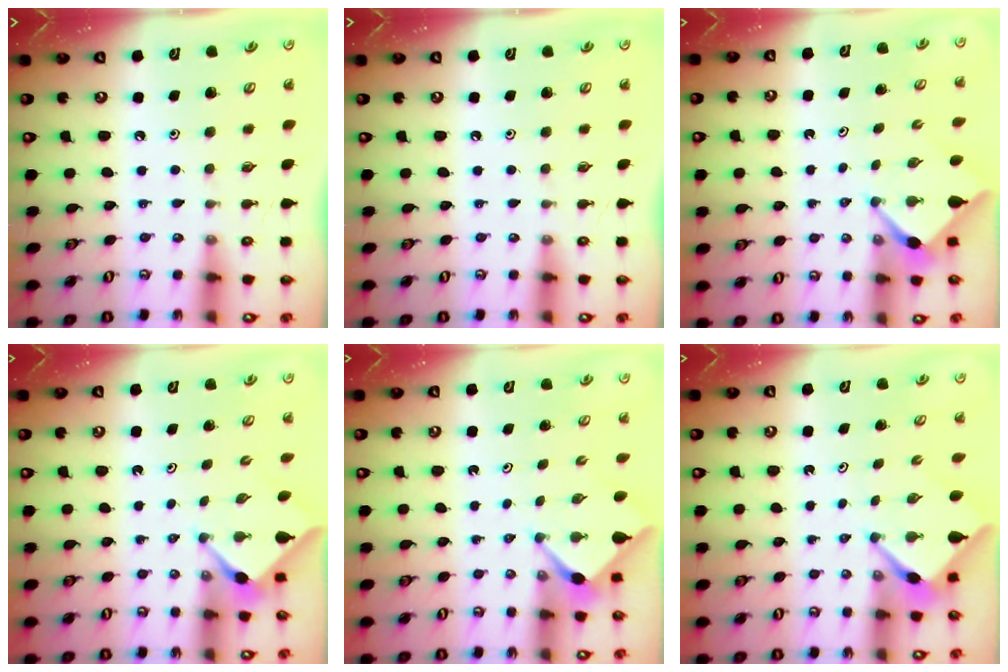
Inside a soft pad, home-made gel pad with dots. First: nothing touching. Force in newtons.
{"total": 0.0}
{"total": 2.6, "press": 2.6, "slide": 0.3}
{"total": 2.9, "press": 2.9, "slide": 0.2}
{"total": 2.5, "press": 2.5, "slide": 0.3}
{"total": 2.8, "press": 2.8, "slide": 0.3}